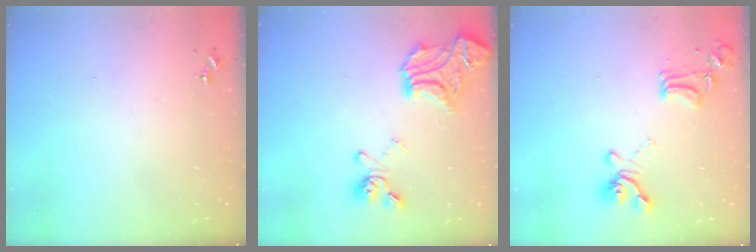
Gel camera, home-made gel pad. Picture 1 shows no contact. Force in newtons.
{"total": 22.1, "press": 22.0, "slide": 2.1}
{"total": 15.0, "press": 14.9, "slide": 1.3}